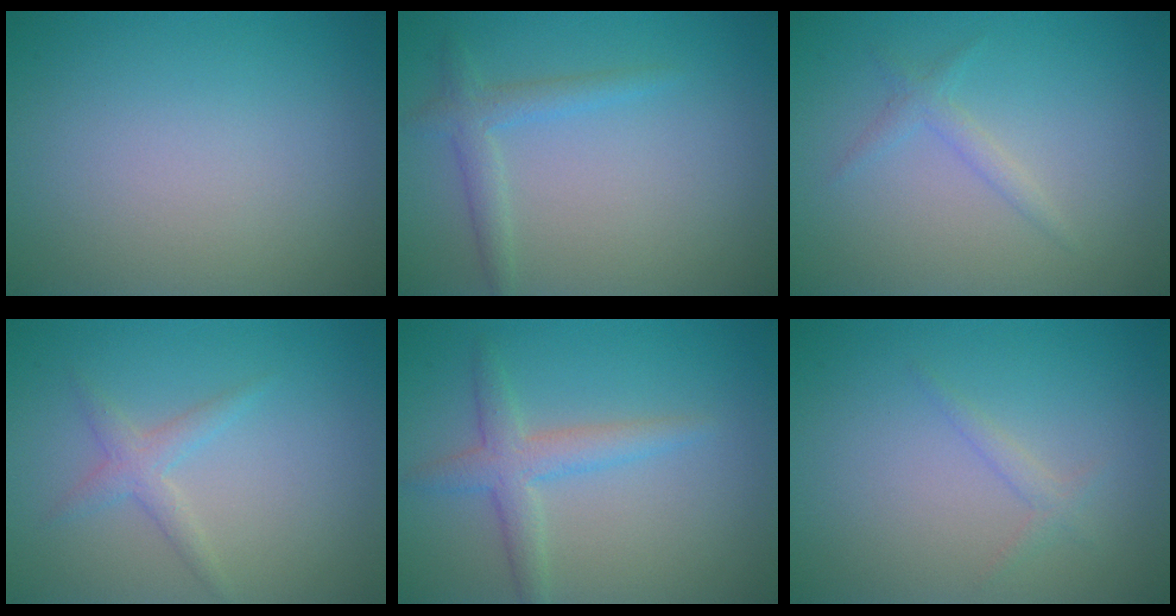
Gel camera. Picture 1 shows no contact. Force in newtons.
{"total": 2.1, "press": 2.1, "slide": 0.1}
{"total": 1.3, "press": 1.3, "slide": 0.0}
{"total": 1.9, "press": 1.9, "slide": 0.0}
{"total": 2.9, "press": 2.9, "slide": 0.0}
{"total": 1.1, "press": 1.1, "slide": 0.1}